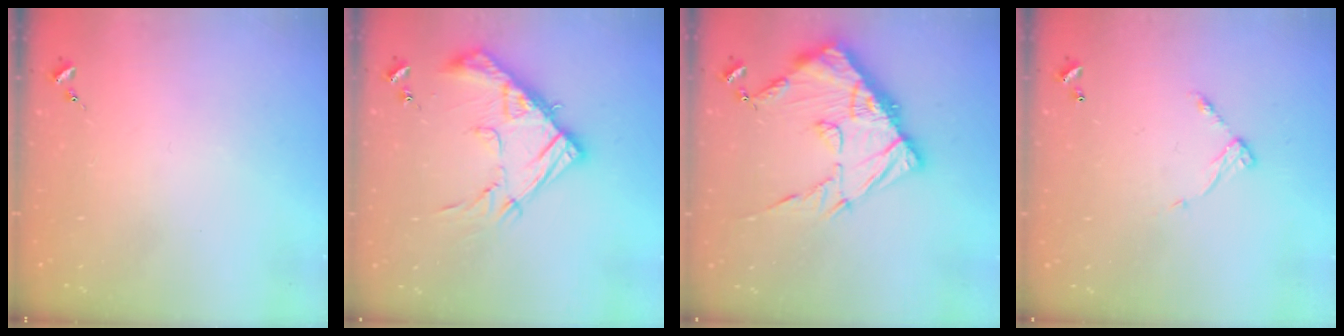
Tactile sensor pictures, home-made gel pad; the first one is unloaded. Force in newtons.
{"total": 15.9, "press": 15.9, "slide": 1.2}
{"total": 18.0, "press": 17.9, "slide": 1.6}
{"total": 7.1, "press": 7.1, "slide": 0.5}